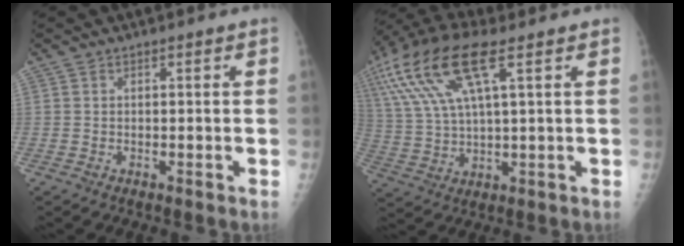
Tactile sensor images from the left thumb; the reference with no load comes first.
{"total": 20.2, "force": [9.1, 7.2, 16.5], "torque": [-0.383, 0.013, 0.177]}